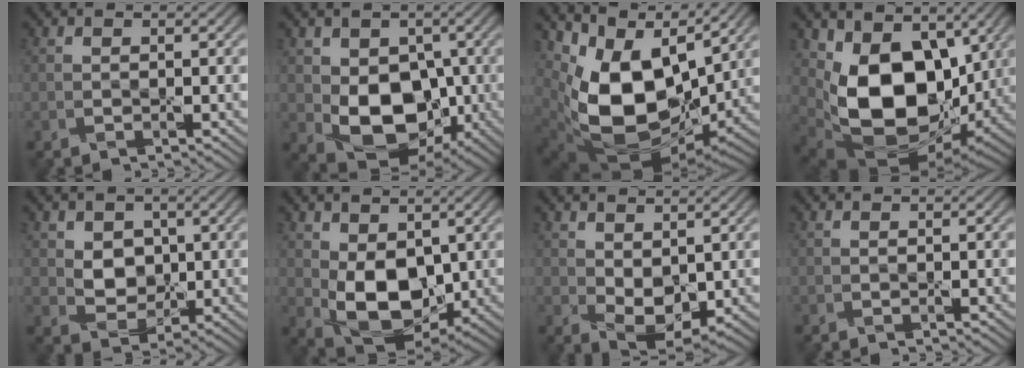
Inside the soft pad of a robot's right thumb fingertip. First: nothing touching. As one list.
[{"total": 10.5, "force": [-1.2, 7.6, 7.2], "torque": [-0.125, -0.026, -0.019]}, {"total": 14.6, "force": [2.2, 9.8, 10.6], "torque": [-0.207, -0.025, 0.050]}, {"total": 15.4, "force": [1.9, 10.2, 11.4], "torque": [-0.224, -0.032, 0.049]}, {"total": 4.8, "force": [1.0, 3.8, 2.7], "torque": [-0.063, -0.009, 0.012]}, {"total": 9.5, "force": [0.4, 6.2, 7.2], "torque": [-0.152, -0.018, 0.015]}, {"total": 5.3, "force": [1.1, 3.3, 4.0], "torque": [-0.086, -0.011, 0.025]}, {"total": 0.0}]